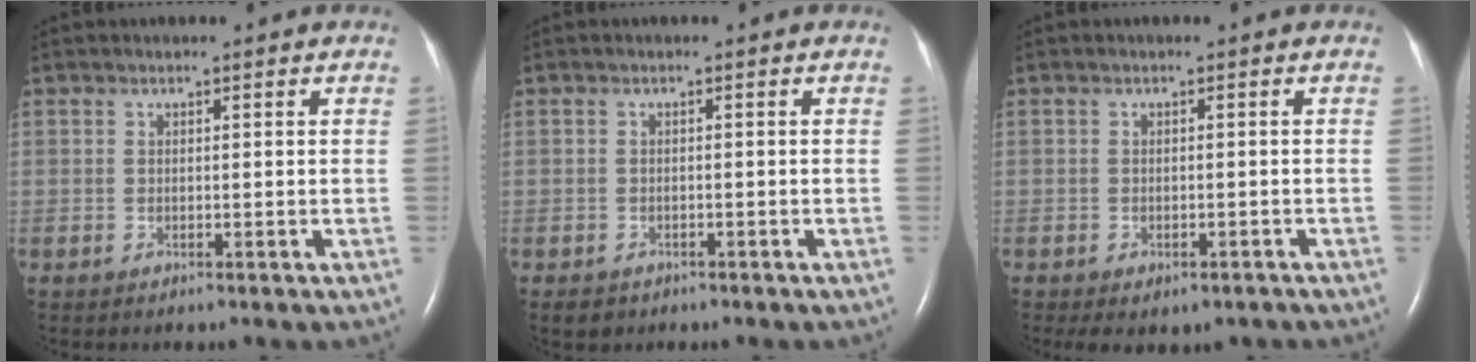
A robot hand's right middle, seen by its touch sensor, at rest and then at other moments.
{"total": 1.8, "force": [-1.2, 1.3, 0.4], "torque": [-0.007, 0.002, -0.011]}
{"total": 4.3, "force": [-3.0, 2.3, 2.0], "torque": [-0.024, -0.001, -0.035]}